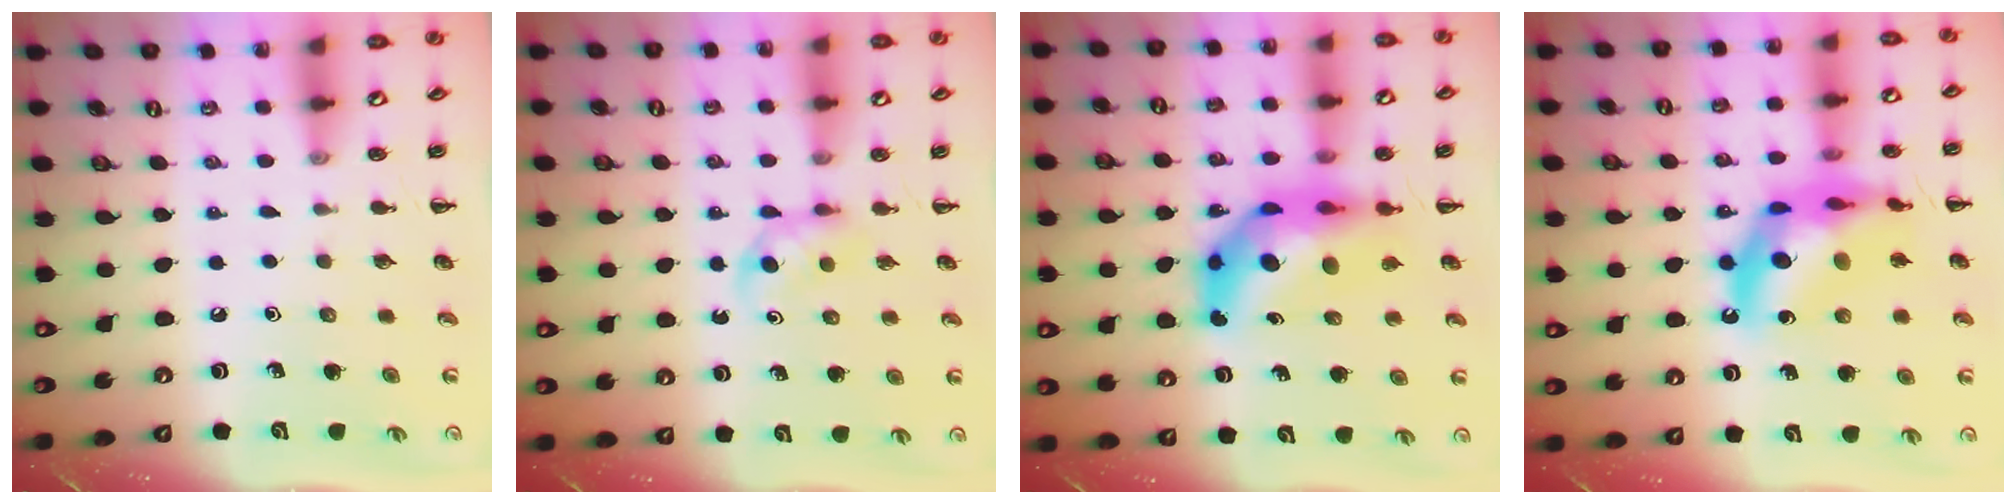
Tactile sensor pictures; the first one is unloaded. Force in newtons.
{"total": 3.8, "press": 3.5, "slide": 1.4}
{"total": 11.8, "press": 11.2, "slide": 3.7}
{"total": 17.7, "press": 17.2, "slide": 4.5}